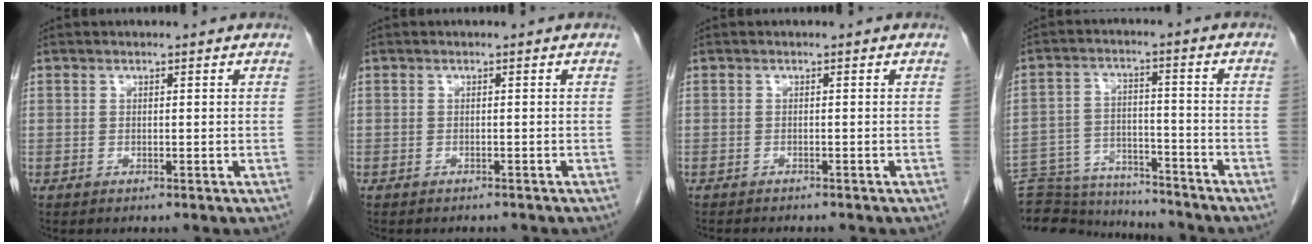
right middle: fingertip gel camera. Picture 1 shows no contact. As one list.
[{"total": 2.6, "force": [-2.4, 0.9, 0.7], "torque": [-0.013, -0.003, -0.028]}, {"total": 4.0, "force": [-3.6, 0.9, 1.5], "torque": [-0.022, -0.006, -0.046]}, {"total": 19.3, "force": [-18.3, 3.6, 5.1], "torque": [-0.118, 0.004, -0.272]}]